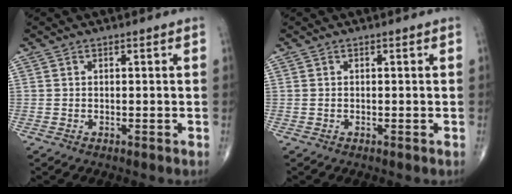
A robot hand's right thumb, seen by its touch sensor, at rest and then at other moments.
{"total": 0.0}